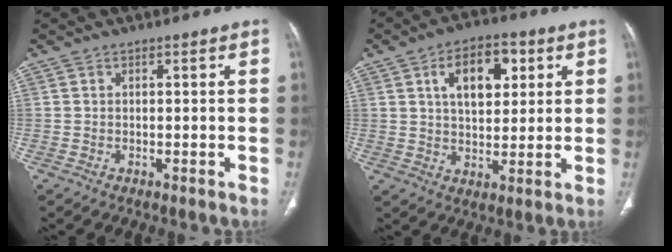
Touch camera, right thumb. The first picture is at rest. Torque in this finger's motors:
{"motor_torque": [-0.60, 1.52, 0.92, 0.14, 0.25]}